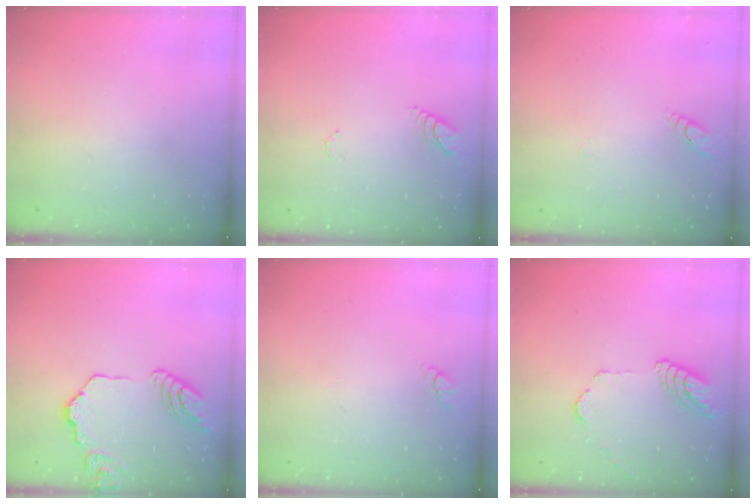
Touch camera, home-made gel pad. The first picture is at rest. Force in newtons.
{"total": 4.8, "press": 4.8, "slide": 0.4}
{"total": 2.8, "press": 2.8, "slide": 0.3}
{"total": 13.9, "press": 13.8, "slide": 1.2}
{"total": 2.9, "press": 2.8, "slide": 0.3}
{"total": 11.8, "press": 11.7, "slide": 1.3}